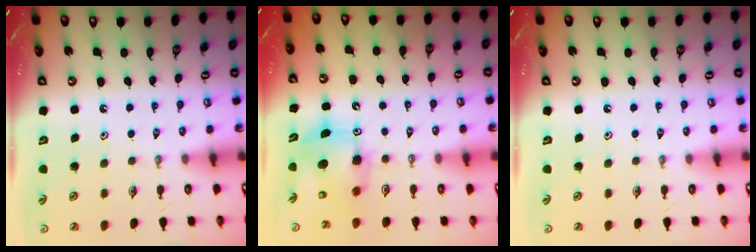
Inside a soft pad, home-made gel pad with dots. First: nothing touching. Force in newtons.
{"total": 8.4, "press": 8.2, "slide": 2.0}
{"total": 0.0}